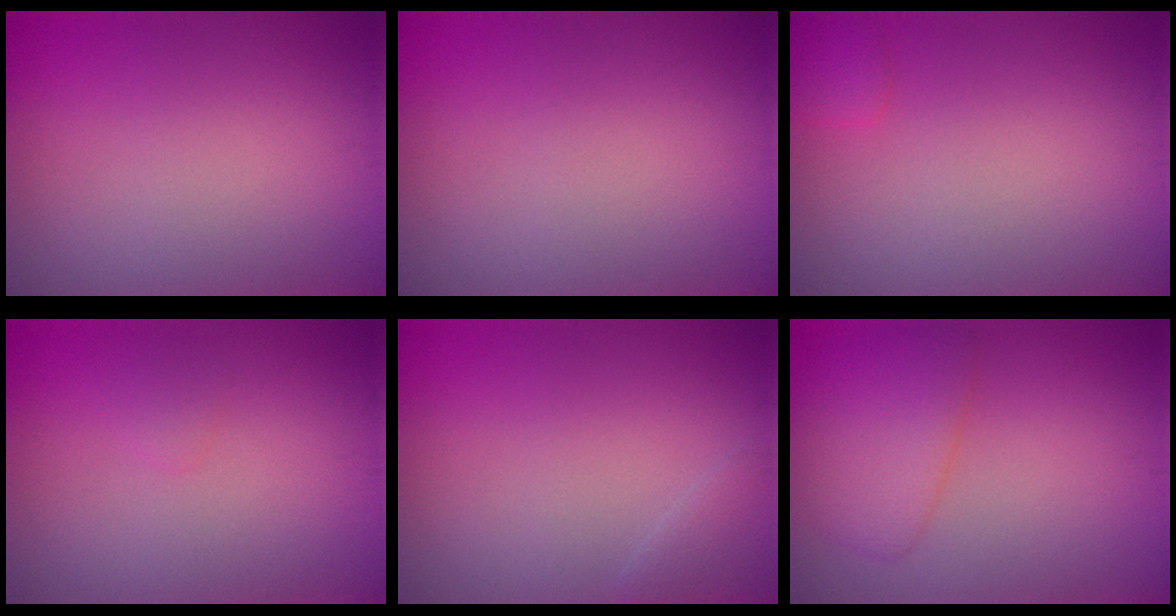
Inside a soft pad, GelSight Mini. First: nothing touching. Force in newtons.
{"total": 0.0}
{"total": 1.3, "press": 1.3, "slide": 0.1}
{"total": 0.5, "press": 0.5, "slide": 0.1}
{"total": 1.1, "press": 1.1, "slide": 0.0}
{"total": 3.9, "press": 3.9, "slide": 0.2}